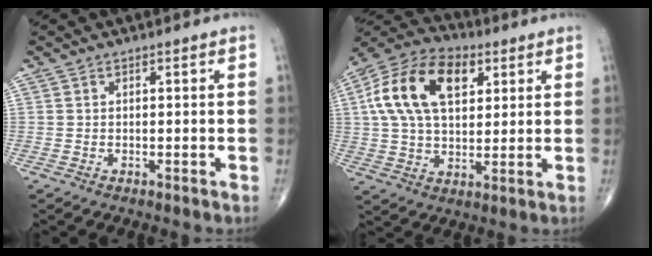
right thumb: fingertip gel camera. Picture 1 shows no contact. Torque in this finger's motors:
{"motor_torque": [1.59, 1.66, 0.83, 0.03, 0.36]}